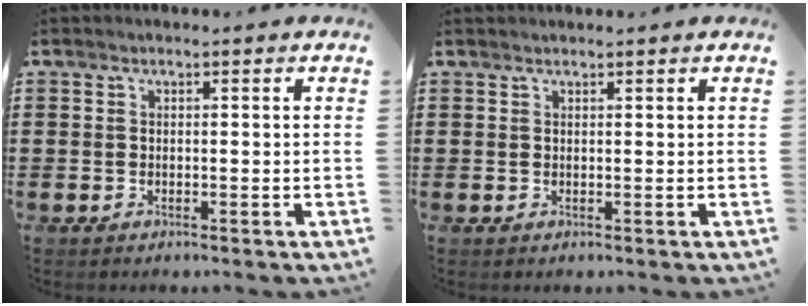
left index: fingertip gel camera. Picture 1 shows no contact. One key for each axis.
{"total": 0.6, "fx": 0.6, "fy": 0.0, "fz": 0.1, "tx": -0.005, "ty": -0.001, "tz": 0.013}